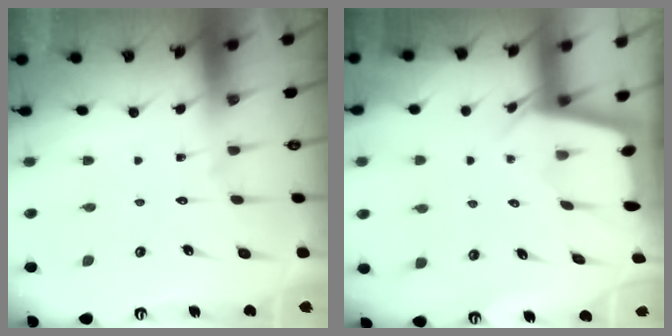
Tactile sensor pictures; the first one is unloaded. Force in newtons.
{"total": 2.0, "press": 2.0, "slide": 0.3}